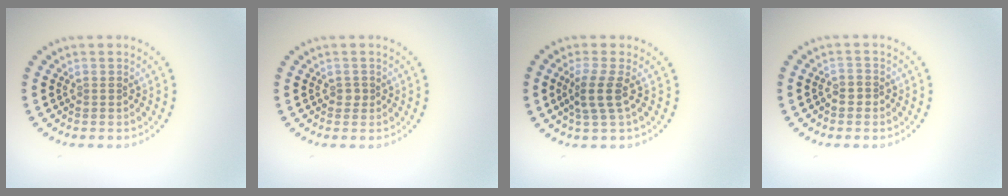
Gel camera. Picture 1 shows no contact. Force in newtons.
{"total": 0.7, "press": 0.6, "slide": 0.4}
{"total": 2.6, "press": 2.0, "slide": 1.6}
{"total": 1.3, "press": 1.2, "slide": 0.5}